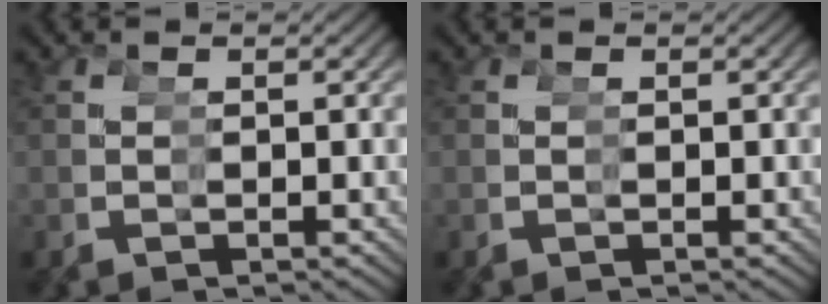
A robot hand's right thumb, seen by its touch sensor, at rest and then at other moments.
{"total": 0.0}